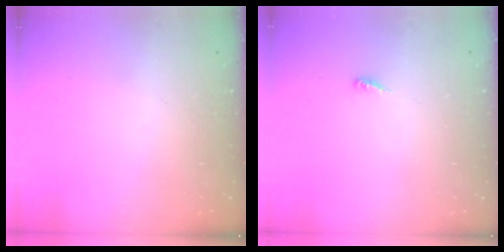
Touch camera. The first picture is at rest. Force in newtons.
{"total": 3.0, "press": 3.0, "slide": 0.2}